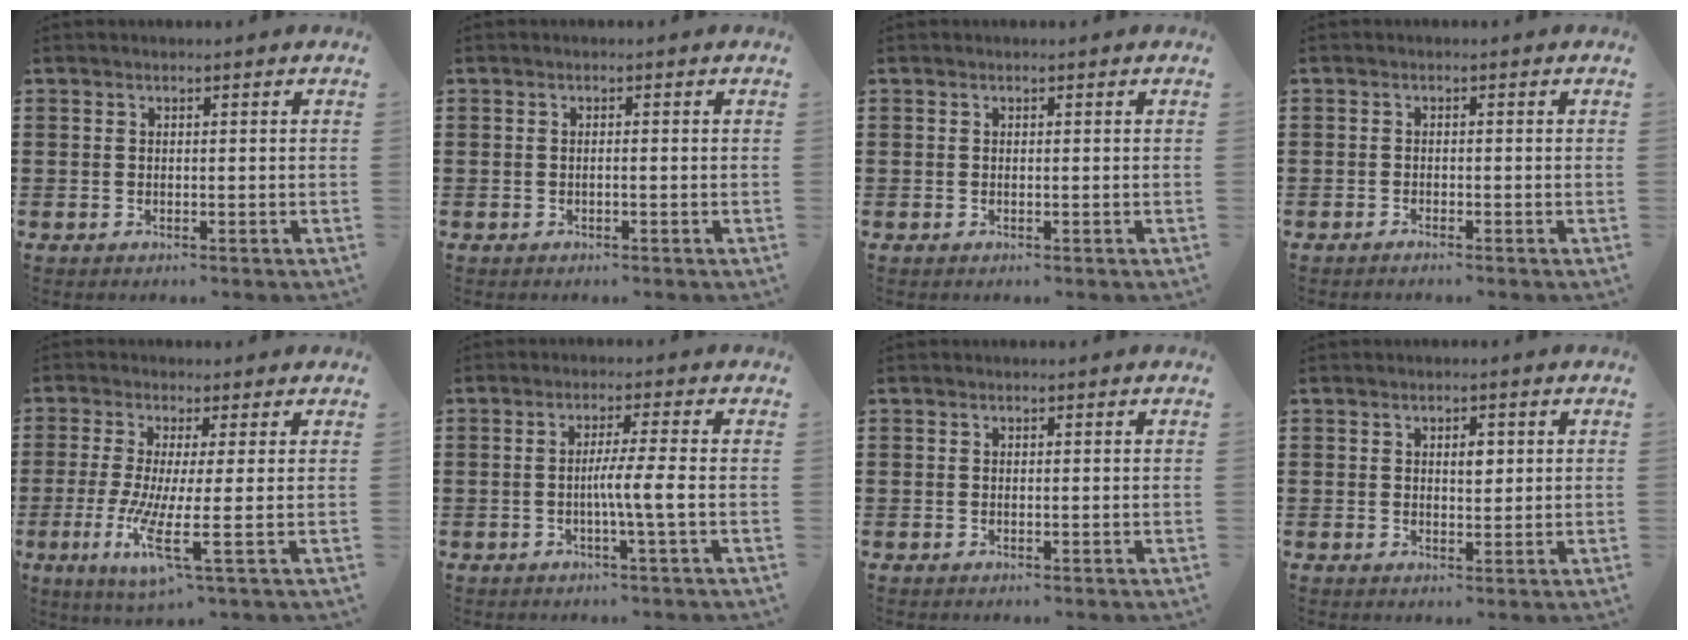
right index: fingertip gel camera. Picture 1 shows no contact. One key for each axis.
{"total": 0.6, "fx": -0.3, "fy": 0.0, "fz": 0.5, "tx": -0.009, "ty": -0.002, "tz": -0.005}
{"total": 0.0}
{"total": 0.8, "fx": -0.8, "fy": 0.0, "fz": 0.1, "tx": -0.005, "ty": -0.001, "tz": -0.016}
{"total": 8.1, "fx": -1.6, "fy": -0.1, "fz": 7.9, "tx": -0.172, "ty": -0.028, "tz": -0.032}
{"total": 4.8, "fx": -0.9, "fy": -0.5, "fz": 4.7, "tx": -0.084, "ty": -0.006, "tz": -0.021}
{"total": 0.0}
{"total": 2.5, "fx": 0.7, "fy": 1.2, "fz": 2.0, "tx": -0.027, "ty": 0.000, "tz": 0.007}